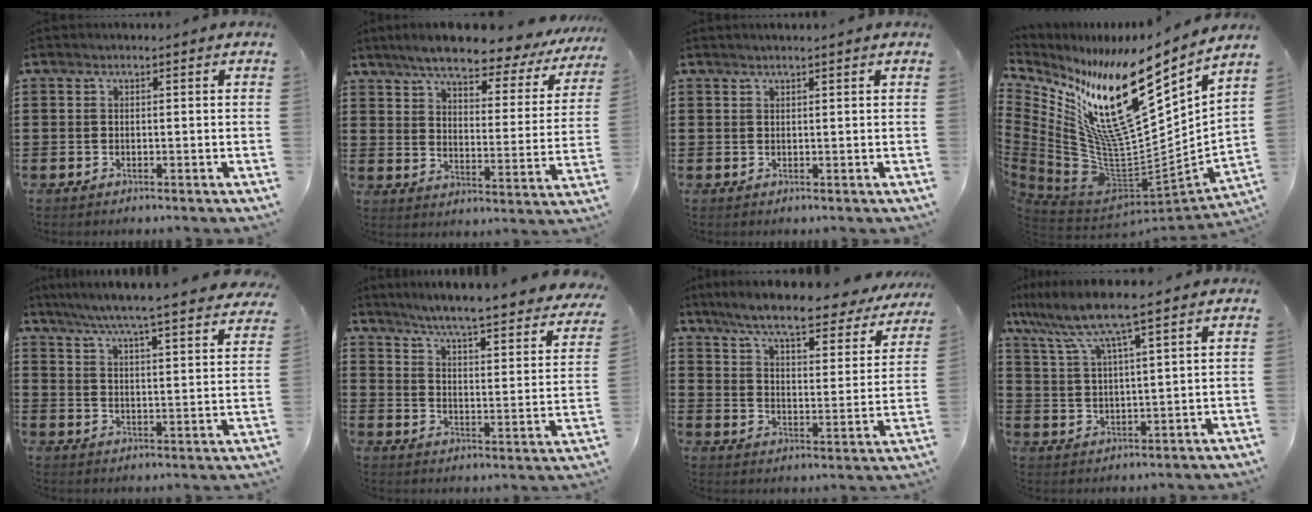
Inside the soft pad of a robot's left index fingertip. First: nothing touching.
{"total": 7.4, "force": [6.4, 1.0, 3.5], "torque": [-0.089, -0.036, 0.107]}
{"total": 0.9, "force": [0.7, -0.1, 0.6], "torque": [-0.011, -0.002, 0.013]}
{"total": 18.0, "force": [8.9, 5.4, 14.7], "torque": [-0.278, -0.098, 0.141]}
{"total": 5.7, "force": [5.1, -0.9, 2.4], "torque": [-0.069, -0.041, 0.082]}
{"total": 4.5, "force": [3.9, -1.0, 2.2], "torque": [-0.062, -0.043, 0.054]}
{"total": 8.0, "force": [6.8, 0.1, 4.2], "torque": [-0.108, -0.042, 0.112]}
{"total": 8.0, "force": [6.4, -0.3, 4.8], "torque": [-0.114, -0.029, 0.110]}